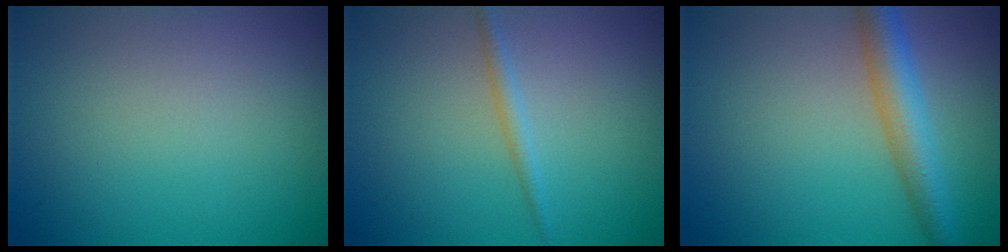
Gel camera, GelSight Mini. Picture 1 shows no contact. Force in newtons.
{"total": 1.2, "press": 1.2, "slide": 0.1}
{"total": 4.4, "press": 4.4, "slide": 0.1}